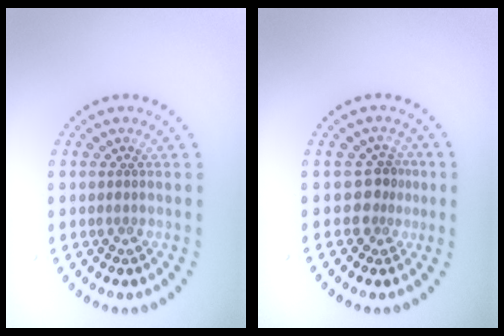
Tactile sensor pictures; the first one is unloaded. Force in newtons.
{"total": 2.4, "press": 1.8, "slide": 1.6}